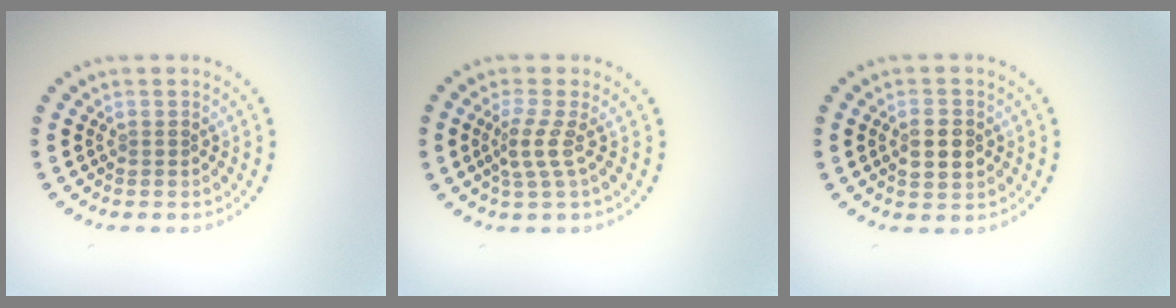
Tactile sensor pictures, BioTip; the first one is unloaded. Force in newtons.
{"total": 2.3, "press": 1.5, "slide": 1.7}
{"total": 2.8, "press": 2.8, "slide": 0.1}